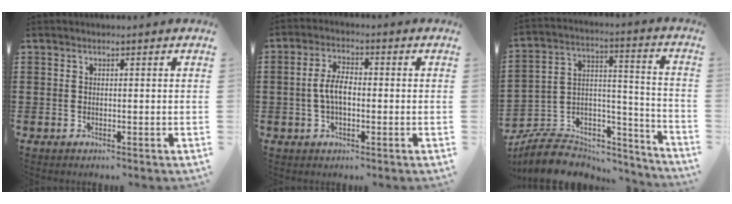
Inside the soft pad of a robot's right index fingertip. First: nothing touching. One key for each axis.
{"total": 5.2, "fx": -0.5, "fy": 2.5, "fz": 4.6, "tx": -0.104, "ty": 0.000, "tz": -0.016}
{"total": 7.8, "fx": -6.6, "fy": 3.7, "fz": 1.8, "tx": -0.044, "ty": 0.005, "tz": -0.127}